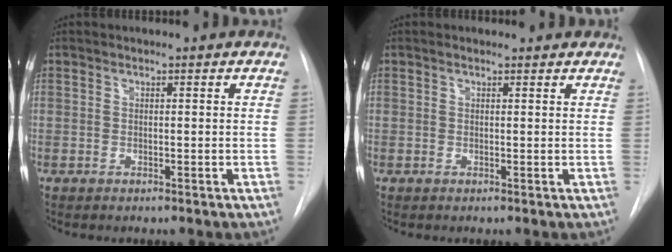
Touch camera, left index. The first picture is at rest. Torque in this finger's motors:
{"motor_torque": [0.90, -1.24, -0.02, 0.01]}